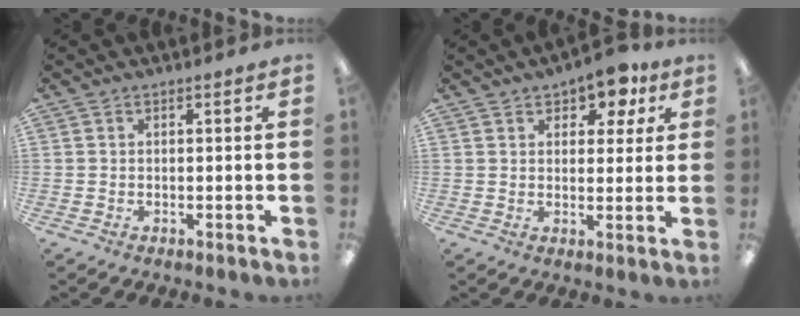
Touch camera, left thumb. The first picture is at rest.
{"total": 7.9, "force": [5.1, 4.2, 4.3], "torque": [-0.050, -0.019, 0.084]}